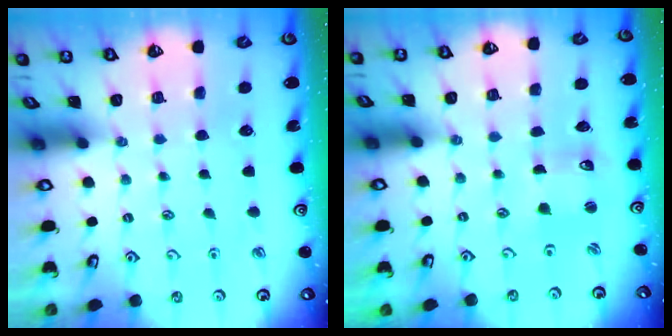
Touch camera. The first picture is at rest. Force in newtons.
{"total": 1.7, "press": 1.6, "slide": 0.3}